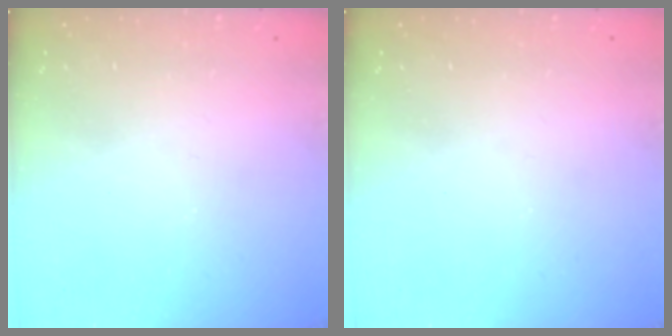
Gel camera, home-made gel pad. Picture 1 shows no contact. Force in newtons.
{"total": 0.0}